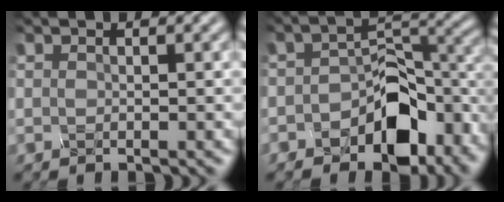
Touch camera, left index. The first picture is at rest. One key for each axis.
{"total": 8.5, "fx": -5.1, "fy": 4.6, "fz": 5.0, "tx": -0.073, "ty": -0.001, "tz": -0.063}